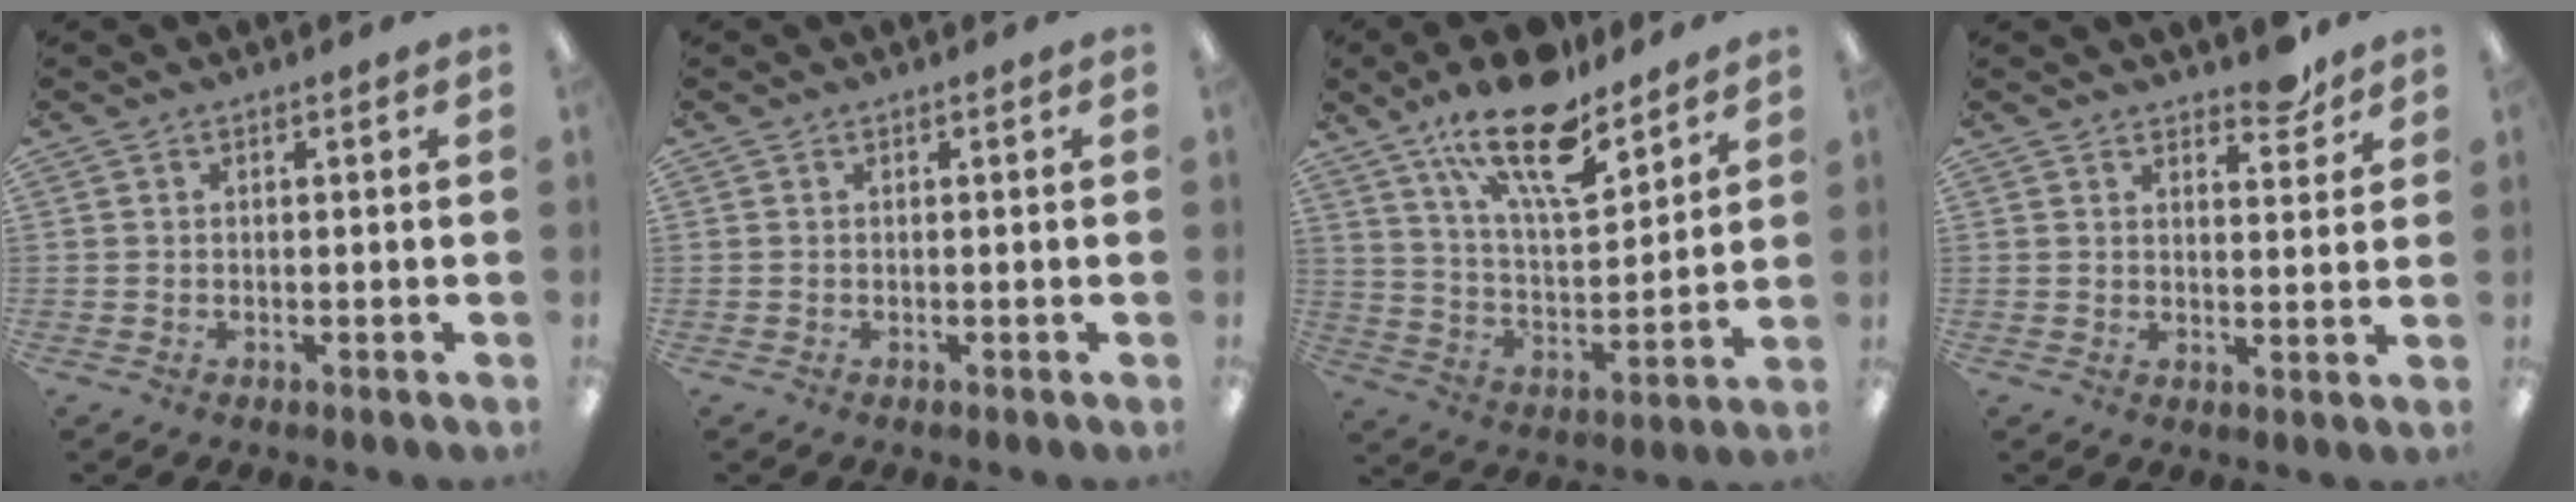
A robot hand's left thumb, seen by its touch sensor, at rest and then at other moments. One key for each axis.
{"total": 0.0}
{"total": 20.0, "fx": 14.0, "fy": 7.2, "fz": 12.3, "tx": -0.200, "ty": -0.084, "tz": 0.237}
{"total": 5.8, "fx": 4.8, "fy": 2.2, "fz": 2.4, "tx": -0.009, "ty": -0.034, "tz": 0.079}